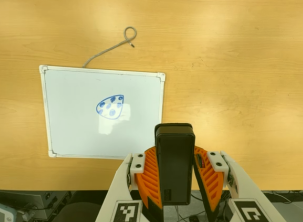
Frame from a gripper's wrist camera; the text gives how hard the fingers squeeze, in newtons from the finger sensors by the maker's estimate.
{"total": 8.8, "left": 7.1, "right": 10.5}